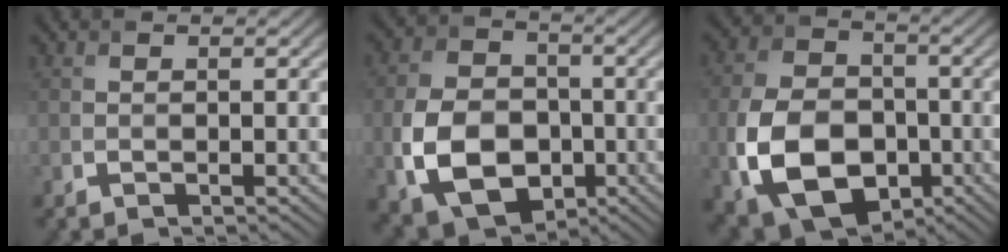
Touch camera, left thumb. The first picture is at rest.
{"total": 11.3, "force": [-3.3, 8.2, 7.1], "torque": [-0.165, -0.017, -0.068]}
{"total": 13.4, "force": [-4.2, 9.3, 8.7], "torque": [-0.204, -0.026, -0.085]}